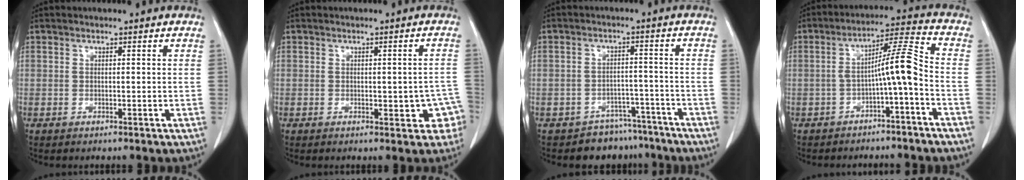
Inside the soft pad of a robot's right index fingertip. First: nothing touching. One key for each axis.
{"total": 4.7, "fx": -1.2, "fy": 2.2, "fz": 4.0, "tx": -0.031, "ty": 0.017, "tz": -0.008}
{"total": 6.8, "fx": -5.5, "fy": 4.0, "fz": -0.5, "tx": 0.025, "ty": 0.035, "tz": -0.077}
{"total": 7.6, "fx": -2.4, "fy": 0.0, "fz": 7.2, "tx": -0.115, "ty": 0.031, "tz": -0.039}